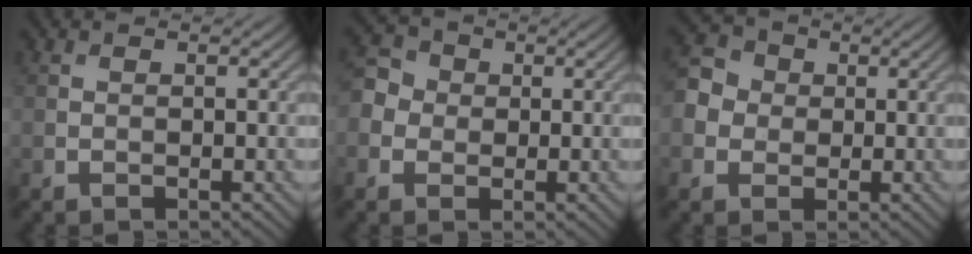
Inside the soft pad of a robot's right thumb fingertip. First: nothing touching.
{"total": 4.0, "force": [-0.2, 3.7, 1.5], "torque": [-0.041, 0.005, -0.012]}
{"total": 4.8, "force": [0.0, 4.4, 1.9], "torque": [-0.052, 0.006, -0.009]}